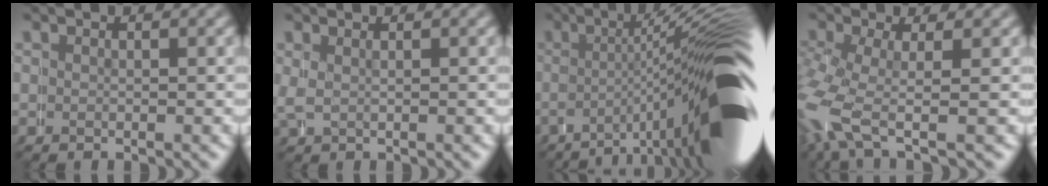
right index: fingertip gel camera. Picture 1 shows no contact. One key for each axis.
{"total": 1.6, "fx": 0.7, "fy": 1.3, "fz": 0.7, "tx": -0.023, "ty": 0.001, "tz": 0.014}
{"total": 15.5, "fx": -3.5, "fy": 4.0, "fz": 14.5, "tx": -0.166, "ty": 0.010, "tz": -0.053}
{"total": 5.2, "fx": -1.6, "fy": 2.6, "fz": 4.2, "tx": -0.112, "ty": -0.025, "tz": -0.012}